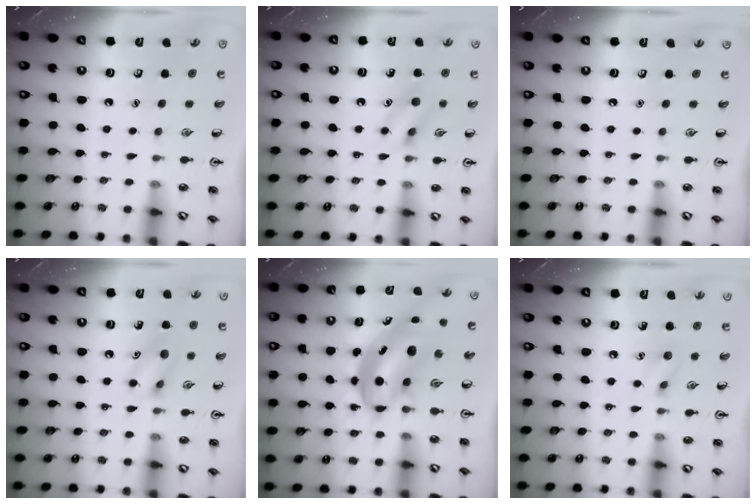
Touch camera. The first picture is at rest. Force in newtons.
{"total": 9.7, "press": 9.7, "slide": 0.6}
{"total": 0.0}
{"total": 9.5, "press": 9.4, "slide": 1.5}
{"total": 5.7, "press": 5.4, "slide": 1.5}
{"total": 7.0, "press": 6.8, "slide": 1.7}